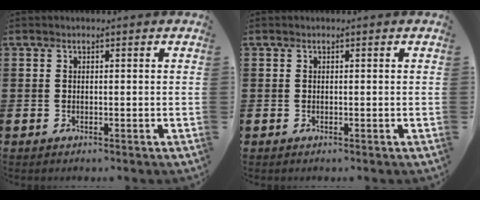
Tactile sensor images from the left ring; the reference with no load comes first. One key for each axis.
{"total": 0.0}